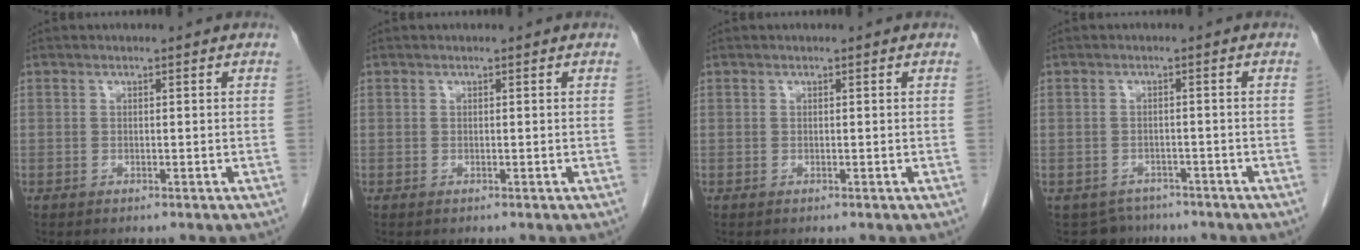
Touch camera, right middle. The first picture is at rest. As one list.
[{"total": 0.0}, {"total": 0.0}, {"total": 4.4, "force": [-3.7, 2.3, -0.6], "torque": [0.011, 0.004, -0.055]}]